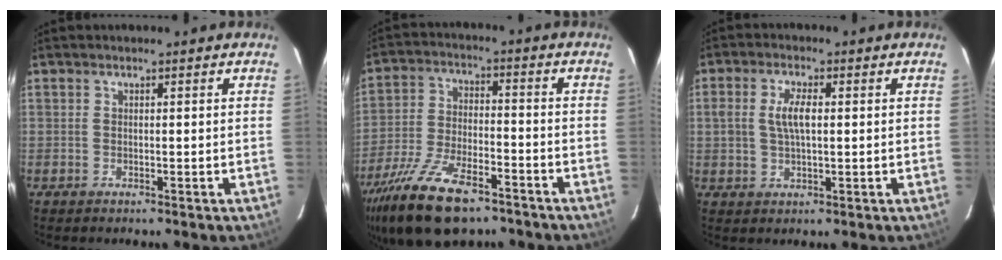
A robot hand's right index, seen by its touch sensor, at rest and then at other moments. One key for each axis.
{"total": 18.3, "fx": -12.8, "fy": 7.2, "fz": 10.9, "tx": -0.235, "ty": -0.036, "tz": -0.225}
{"total": 5.1, "fx": 0.6, "fy": 2.2, "fz": 4.6, "tx": -0.089, "ty": 0.007, "tz": 0.014}